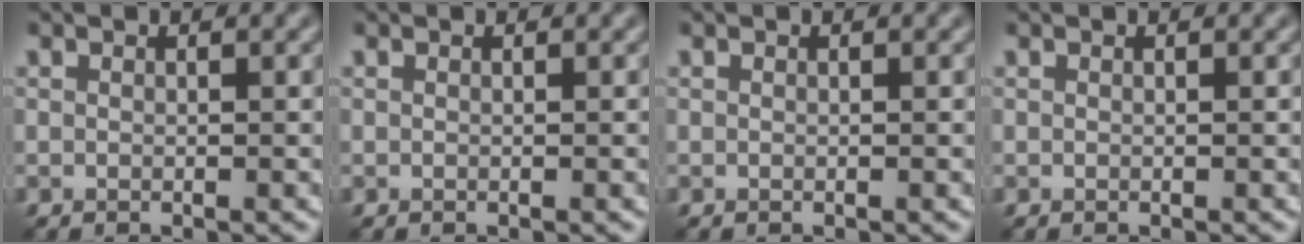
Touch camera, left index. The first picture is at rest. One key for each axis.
{"total": 0.0}
{"total": 0.0}
{"total": 0.0}